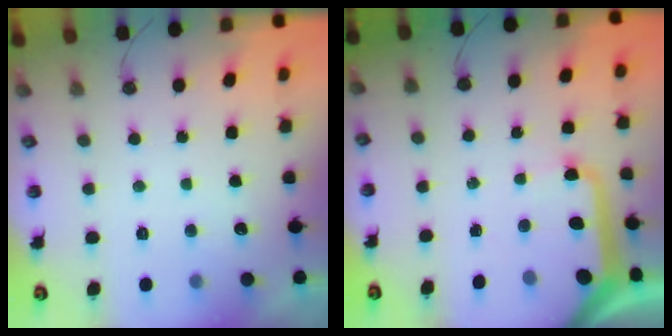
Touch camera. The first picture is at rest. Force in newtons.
{"total": 12.6, "press": 12.5, "slide": 1.6}